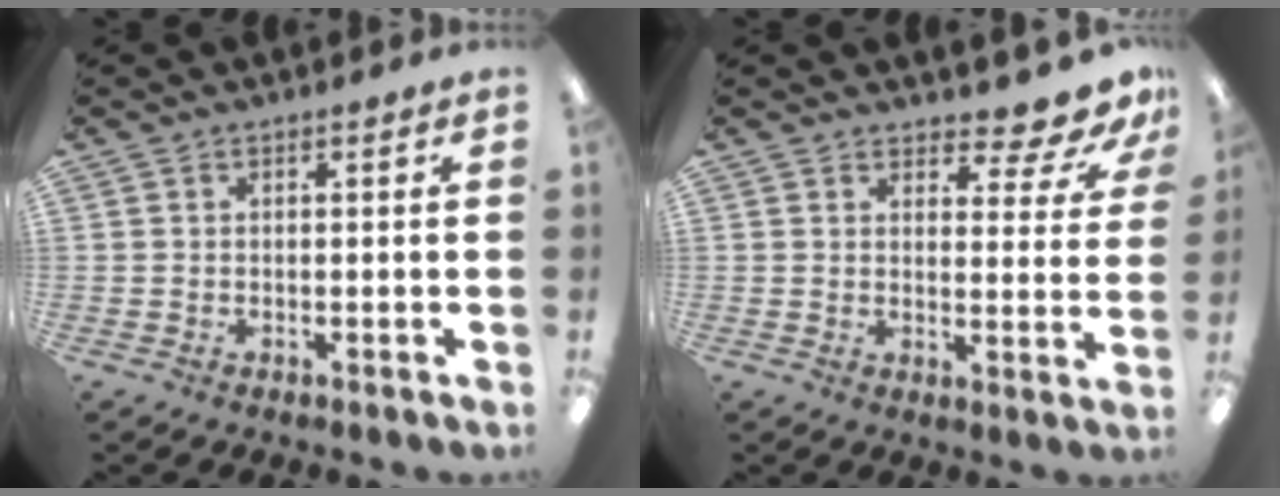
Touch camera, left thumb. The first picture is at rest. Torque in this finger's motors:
{"motor_torque": [0.04, 0.16, -0.01, 0.12, 0.04]}